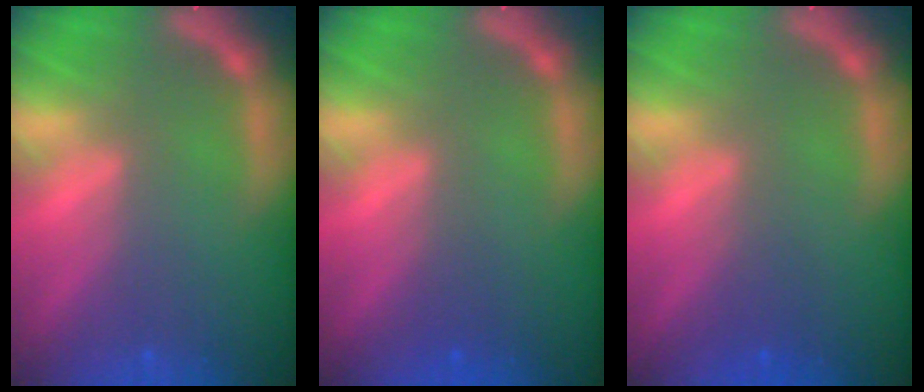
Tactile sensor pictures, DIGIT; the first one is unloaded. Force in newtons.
{"total": 0.9}
{"total": 1.4}